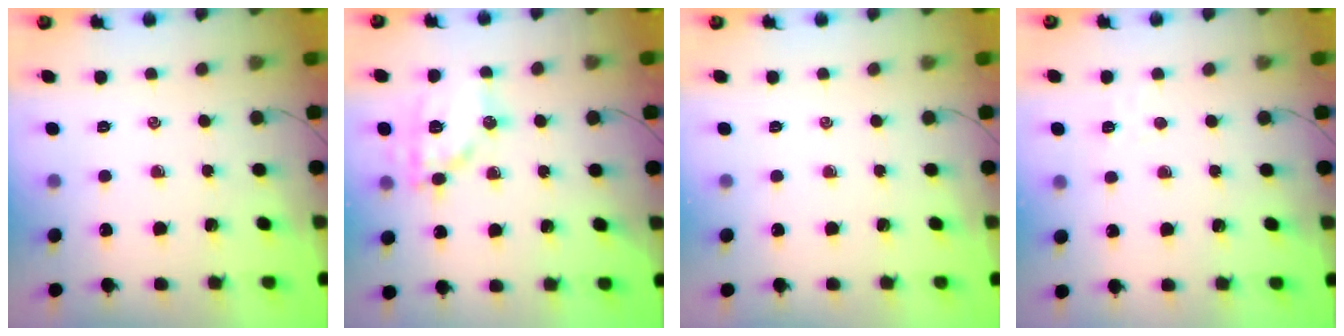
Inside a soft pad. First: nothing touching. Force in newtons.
{"total": 14.0, "press": 13.9, "slide": 1.1}
{"total": 0.0}
{"total": 3.6, "press": 3.5, "slide": 0.9}